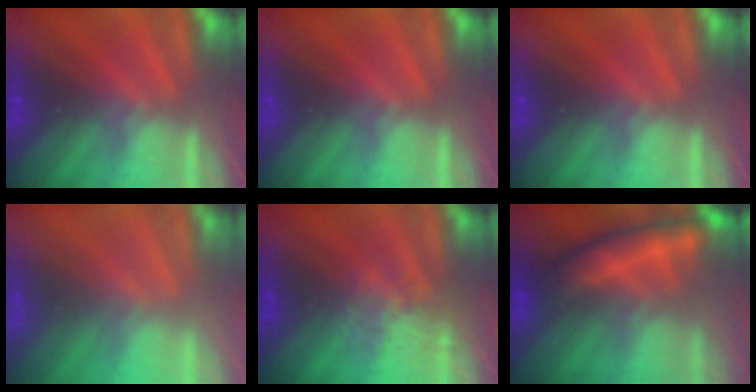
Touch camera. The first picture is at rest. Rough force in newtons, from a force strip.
{"total": 0.0}
{"total": 0.0}
{"total": 7.4}
{"total": 4.4}
{"total": 8.8}